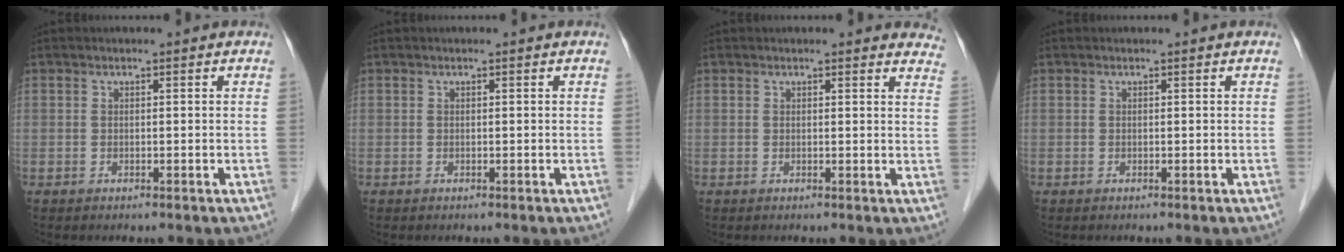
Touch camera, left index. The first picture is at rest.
{"total": 0.0}
{"total": 6.9, "force": [6.5, 1.5, 1.7], "torque": [0.010, -0.016, 0.037]}
{"total": 0.0}